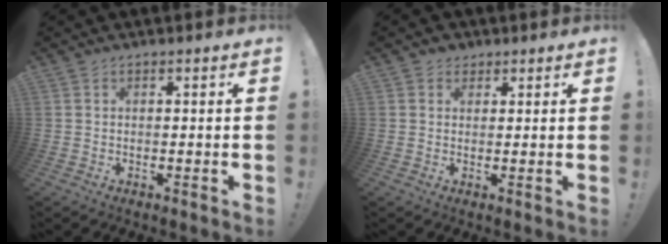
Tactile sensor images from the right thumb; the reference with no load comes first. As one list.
[{"total": 2.9, "force": [1.7, 2.3, 0.4], "torque": [-0.005, -0.003, 0.032]}]